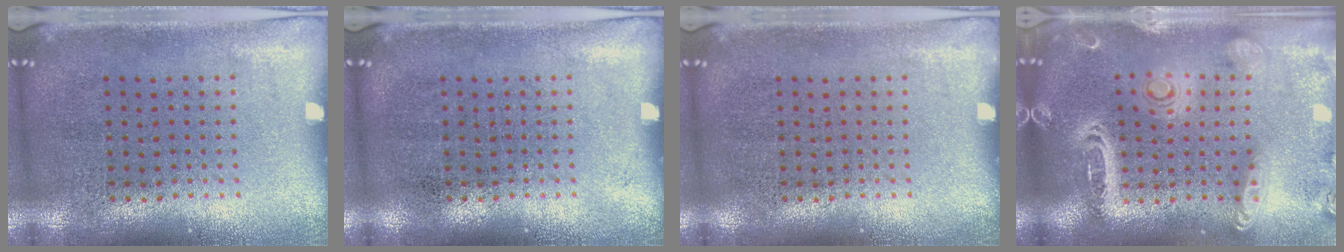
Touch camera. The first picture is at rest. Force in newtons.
{"total": 0.0}
{"total": 0.0}
{"total": 2.6, "press": 2.3, "slide": 1.2}